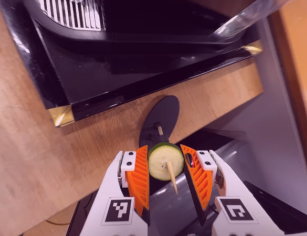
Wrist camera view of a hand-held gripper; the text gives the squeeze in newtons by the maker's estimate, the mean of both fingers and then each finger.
{"total": 9.1, "left": 9.1, "right": 9.1}